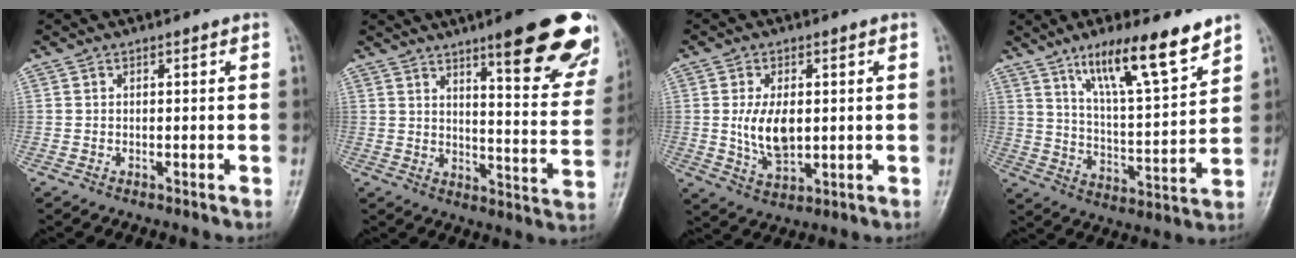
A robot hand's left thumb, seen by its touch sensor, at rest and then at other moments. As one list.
[{"total": 22.4, "force": [13.9, 4.9, 16.9], "torque": [-0.181, -0.064, 0.182]}, {"total": 8.1, "force": [0.5, 4.5, 6.6], "torque": [-0.117, -0.010, 0.018]}, {"total": 15.2, "force": [10.3, 2.9, 10.8], "torque": [-0.164, -0.056, 0.182]}]